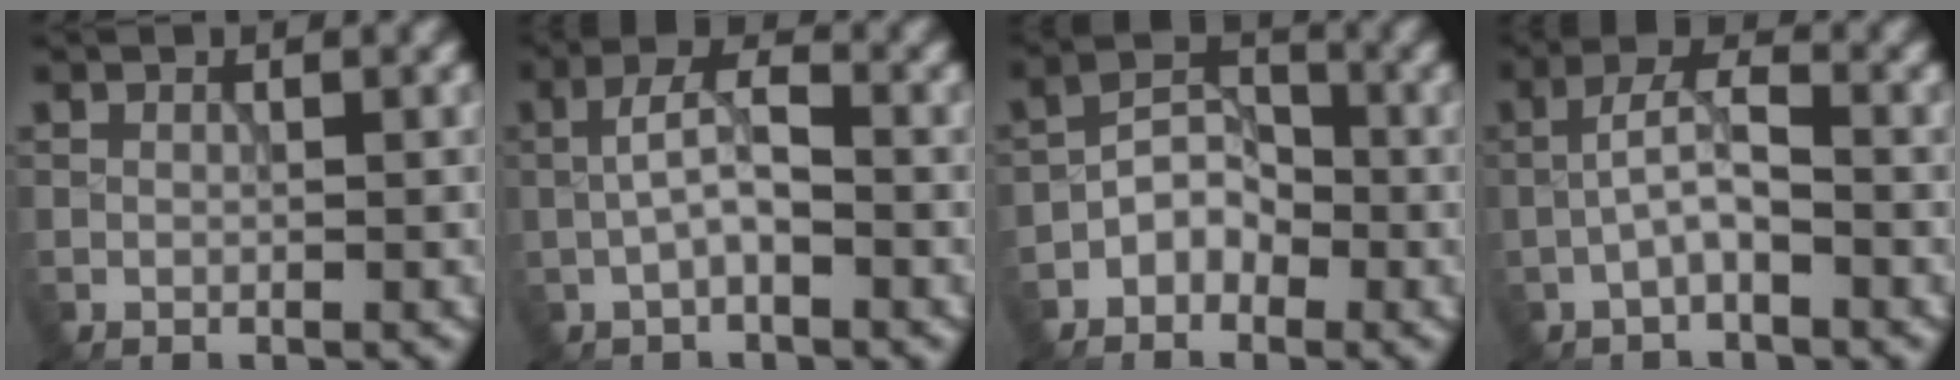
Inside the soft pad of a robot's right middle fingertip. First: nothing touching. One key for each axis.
{"total": 3.5, "fx": -0.6, "fy": 1.4, "fz": 3.1, "tx": -0.062, "ty": 0.009, "tz": -0.016}
{"total": 3.2, "fx": -1.7, "fy": 2.2, "fz": 1.5, "tx": -0.020, "ty": 0.012, "tz": -0.038}
{"total": 3.2, "fx": -1.1, "fy": 1.1, "fz": 2.8, "tx": -0.055, "ty": 0.010, "tz": -0.027}